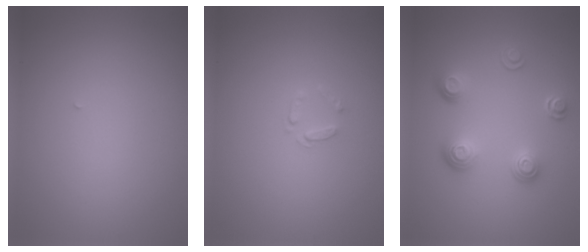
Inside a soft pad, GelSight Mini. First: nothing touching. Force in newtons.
{"total": 0.7, "press": 0.5, "slide": 0.5}
{"total": 3.6, "press": 2.6, "slide": 2.4}